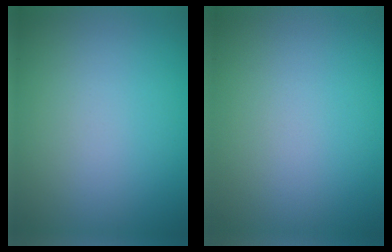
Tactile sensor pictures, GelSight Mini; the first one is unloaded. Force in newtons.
{"total": 0.0}